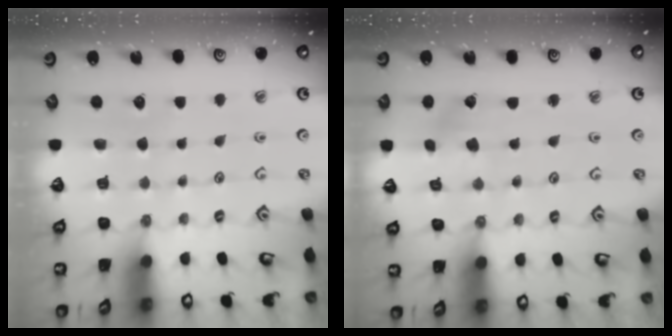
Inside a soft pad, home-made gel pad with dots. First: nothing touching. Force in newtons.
{"total": 1.9, "press": 1.9, "slide": 0.2}